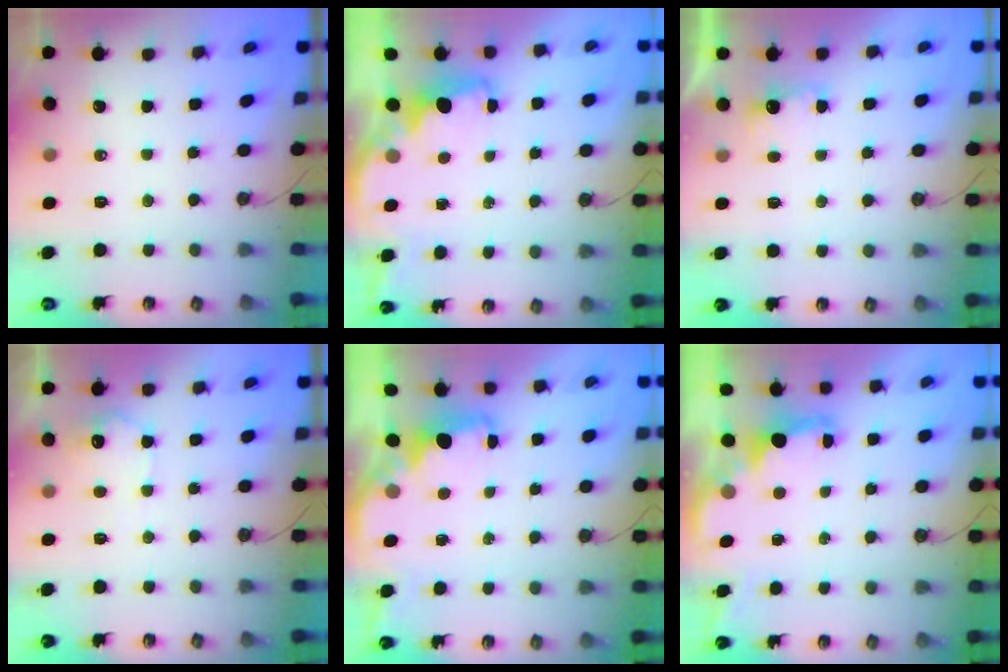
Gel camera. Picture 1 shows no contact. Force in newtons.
{"total": 2.0, "press": 1.8, "slide": 0.8}
{"total": 2.4, "press": 2.3, "slide": 0.8}
{"total": 8.0, "press": 8.0, "slide": 0.6}
{"total": 2.1, "press": 2.0, "slide": 0.8}
{"total": 1.9, "press": 1.7, "slide": 0.7}